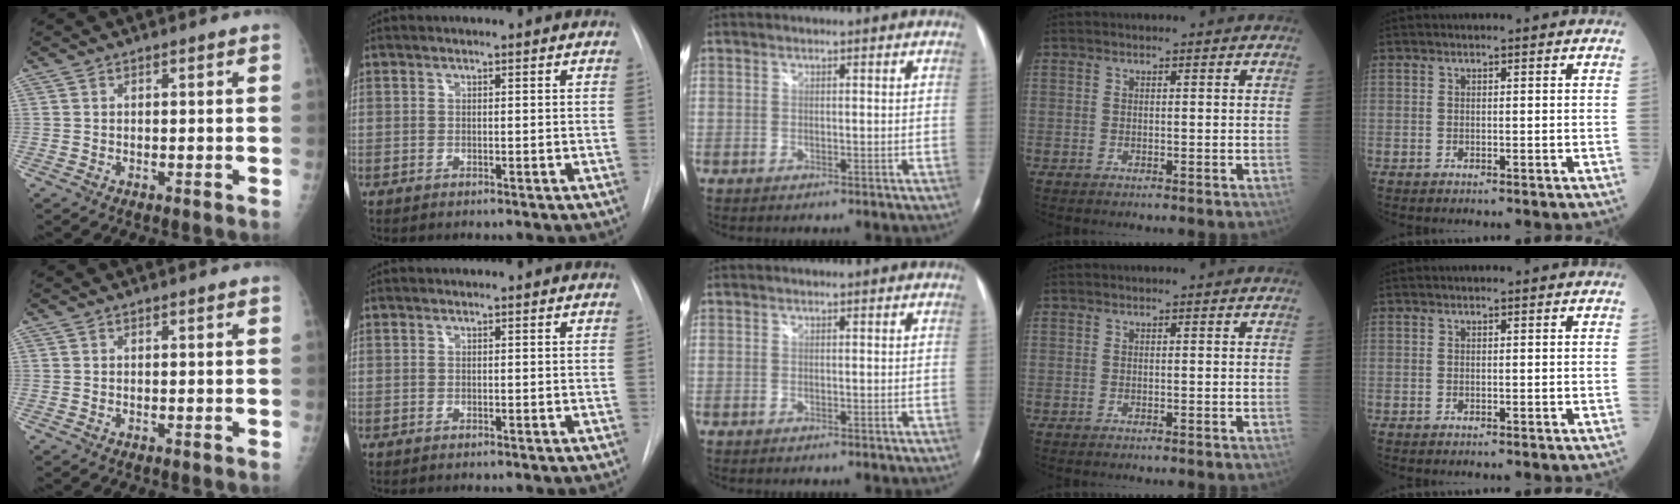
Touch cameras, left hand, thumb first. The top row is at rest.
{}